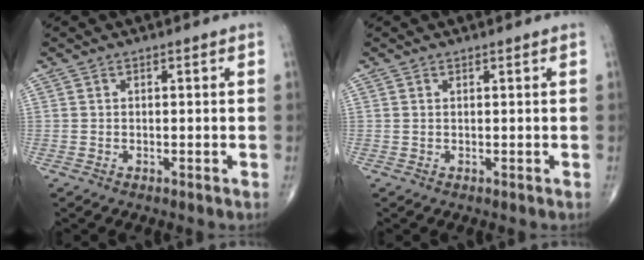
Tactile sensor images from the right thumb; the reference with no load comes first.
{"total": 0.0}